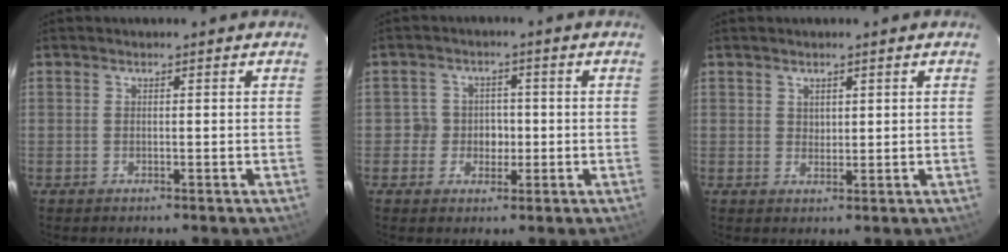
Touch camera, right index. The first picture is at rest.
{"total": 3.9, "force": [-0.8, 3.8, 0.4], "torque": [0.003, 0.019, -0.015]}
{"total": 1.8, "force": [1.2, 1.3, 0.5], "torque": [-0.001, 0.003, 0.022]}